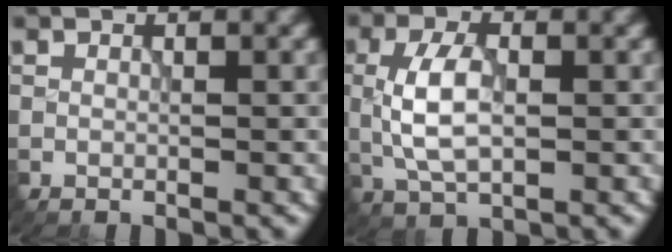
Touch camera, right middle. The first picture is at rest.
{"total": 4.6, "force": [-0.1, 2.2, 4.0], "torque": [-0.093, 0.005, -0.001]}